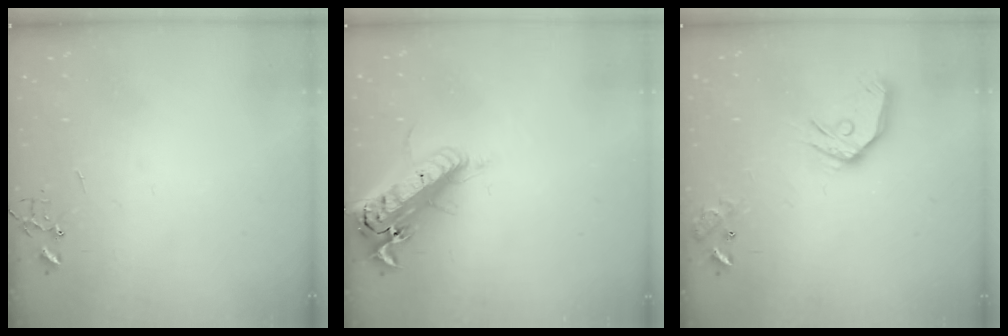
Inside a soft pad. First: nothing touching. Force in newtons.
{"total": 19.3, "press": 18.8, "slide": 4.3}
{"total": 14.0, "press": 13.8, "slide": 1.9}